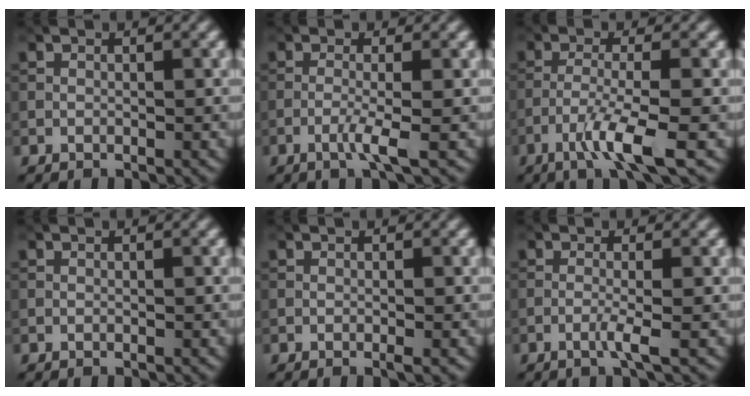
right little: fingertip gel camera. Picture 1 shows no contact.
{"total": 2.4, "force": [-1.0, 0.2, 2.2], "torque": [-0.042, 0.005, -0.028]}
{"total": 5.0, "force": [-2.6, 0.4, 4.3], "torque": [-0.079, 0.003, -0.058]}
{"total": 0.0}
{"total": 0.6, "force": [-0.2, 0.0, 0.6], "torque": [-0.010, -0.003, -0.005]}
{"total": 1.9, "force": [-0.7, 0.2, 1.8], "torque": [-0.031, 0.004, -0.020]}